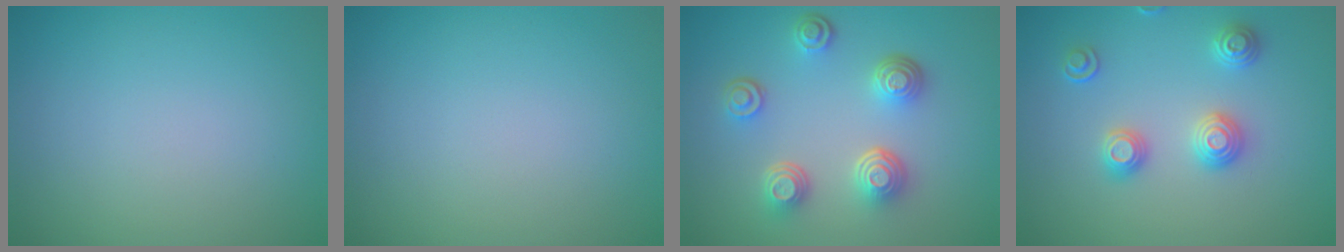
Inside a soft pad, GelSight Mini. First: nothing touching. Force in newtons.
{"total": 0.0}
{"total": 4.5, "press": 3.4, "slide": 2.9}
{"total": 2.9, "press": 2.7, "slide": 1.1}